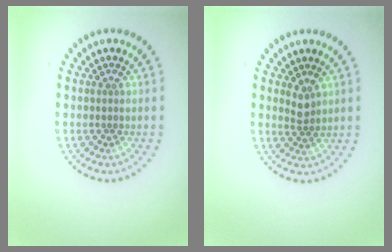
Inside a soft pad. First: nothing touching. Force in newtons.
{"total": 1.4, "press": 1.1, "slide": 1.0}